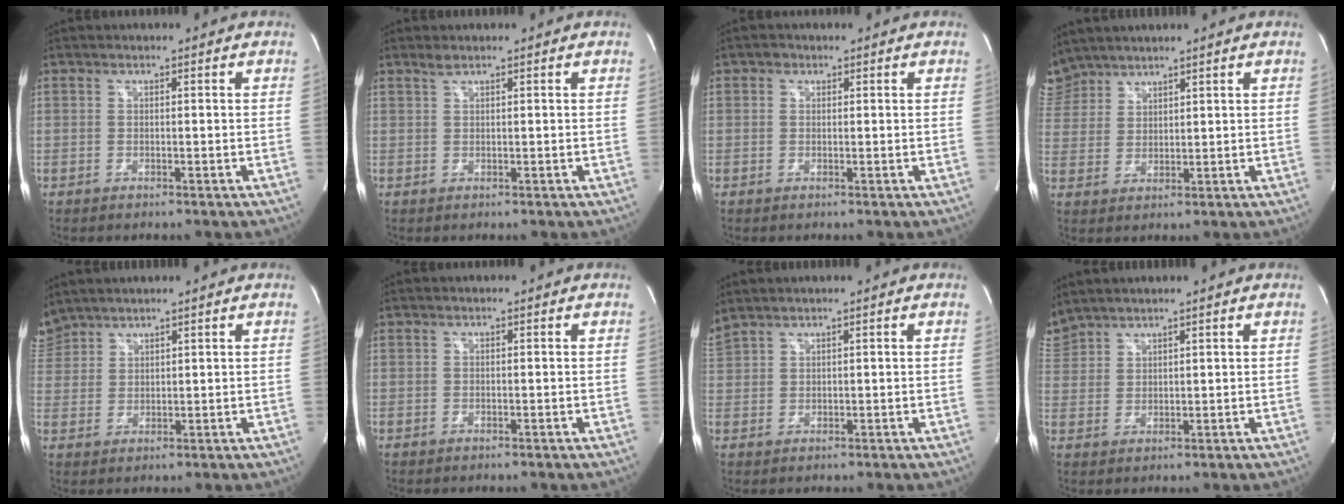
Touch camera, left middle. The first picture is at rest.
{"total": 1.0, "force": [0.9, -0.1, 0.4], "torque": [-0.015, 0.003, 0.022]}
{"total": 0.9, "force": [0.5, 0.7, 0.3], "torque": [-0.003, 0.001, 0.007]}
{"total": 6.4, "force": [5.9, 2.6, 0.2], "torque": [-0.011, 0.016, 0.127]}
{"total": 4.7, "force": [4.5, 1.4, 0.2], "torque": [-0.012, 0.018, 0.097]}
{"total": 0.0}
{"total": 3.0, "force": [2.7, 0.0, 1.2], "torque": [-0.043, 0.022, 0.066]}
{"total": 4.6, "force": [4.5, 0.8, 0.7], "torque": [-0.025, 0.024, 0.095]}